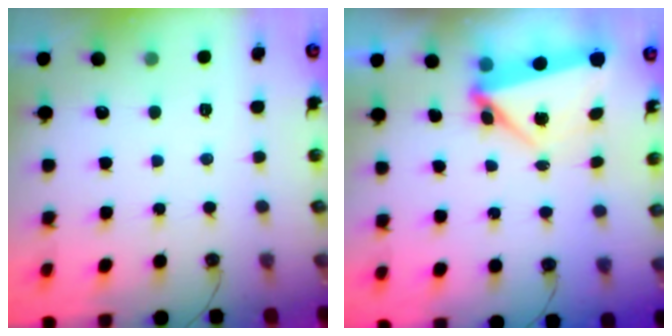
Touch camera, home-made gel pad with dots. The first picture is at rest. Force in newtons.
{"total": 10.2, "press": 5.7, "slide": 8.5}